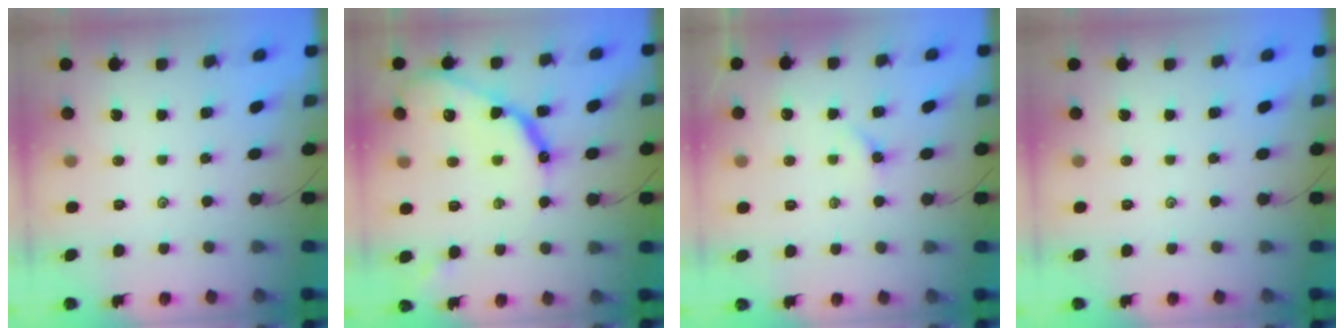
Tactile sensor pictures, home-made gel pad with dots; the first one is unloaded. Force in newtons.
{"total": 16.0, "press": 15.9, "slide": 0.8}
{"total": 3.8, "press": 3.7, "slide": 0.5}
{"total": 0.0}